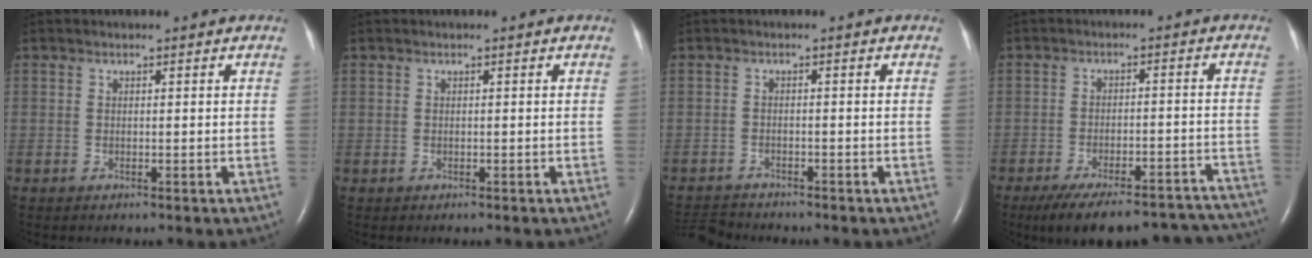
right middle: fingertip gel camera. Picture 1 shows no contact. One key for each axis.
{"total": 0.0}
{"total": 4.0, "fx": -4.0, "fy": 0.4, "fz": -0.1, "tx": 0.001, "ty": -0.016, "tz": -0.071}
{"total": 21.8, "fx": -19.2, "fy": 5.8, "fz": 8.5, "tx": -0.097, "ty": 0.008, "tz": -0.247}